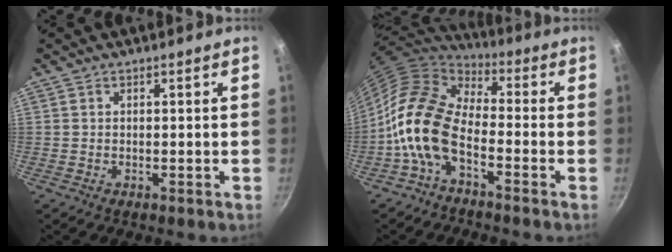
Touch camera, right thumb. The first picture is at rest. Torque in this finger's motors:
{"motor_torque": [0.25, 0.98, 1.87, -0.90, 0.53]}